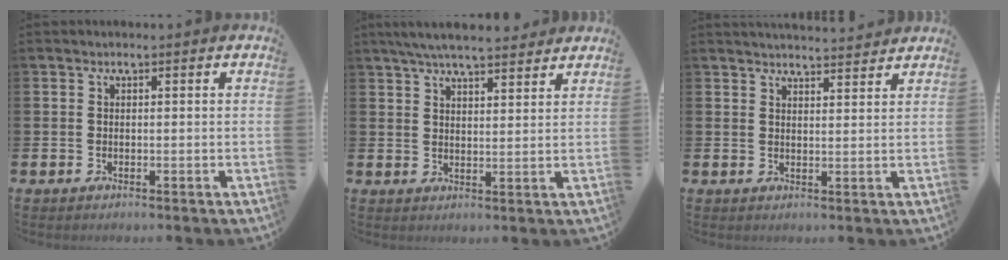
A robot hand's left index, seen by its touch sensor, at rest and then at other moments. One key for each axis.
{"total": 5.7, "fx": 5.4, "fy": 0.8, "fz": 1.8, "tx": -0.046, "ty": -0.015, "tz": 0.098}
{"total": 3.3, "fx": 3.3, "fy": 0.0, "fz": 0.0, "tx": -0.005, "ty": -0.019, "tz": 0.059}